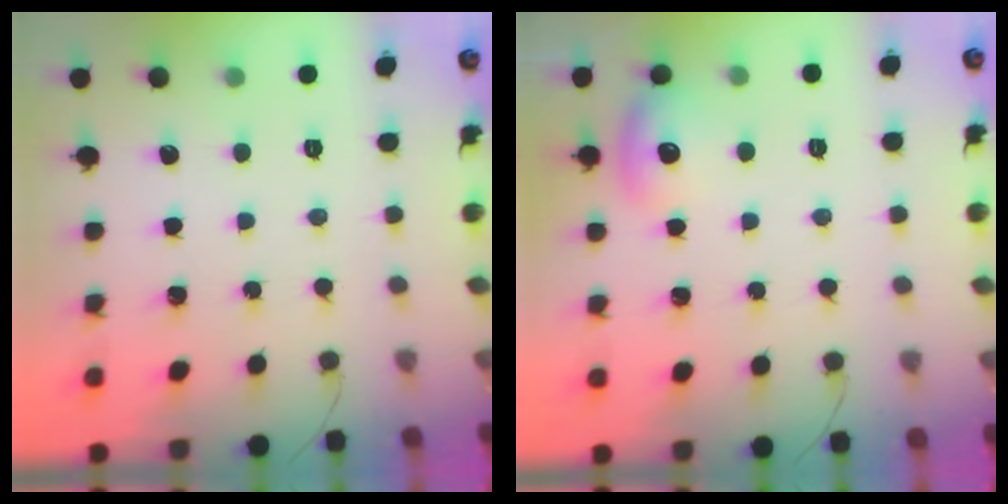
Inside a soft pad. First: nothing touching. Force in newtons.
{"total": 8.2, "press": 8.1, "slide": 1.4}